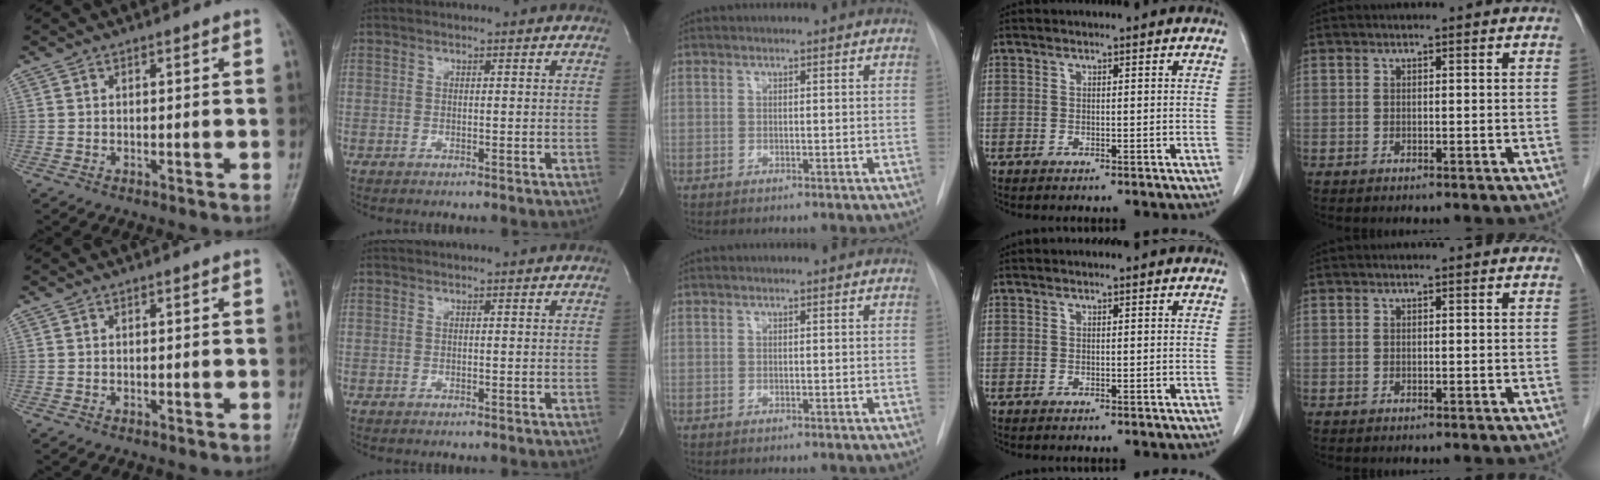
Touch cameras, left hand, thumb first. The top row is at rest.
{}